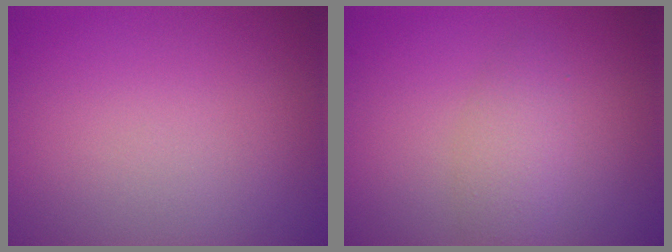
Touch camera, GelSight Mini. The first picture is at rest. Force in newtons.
{"total": 2.2, "press": 2.2, "slide": 0.1}